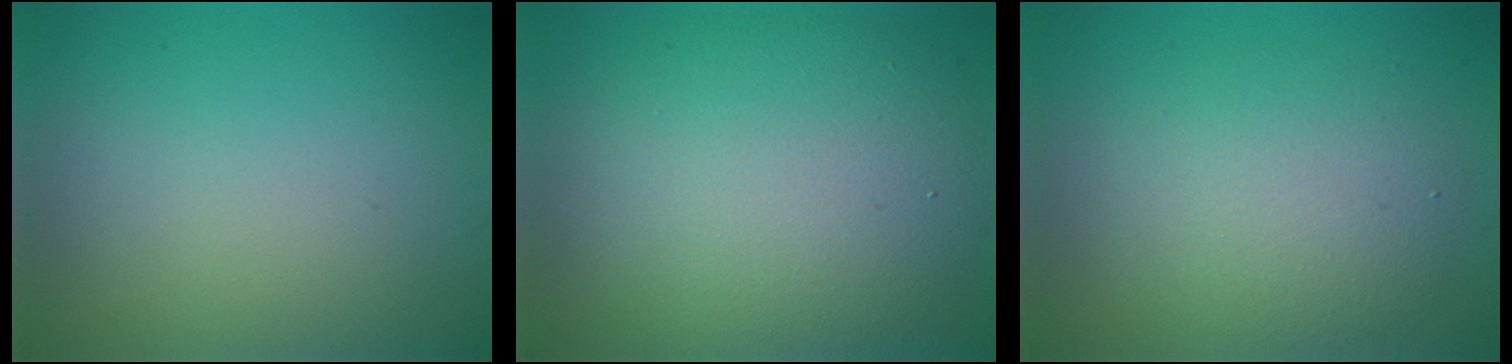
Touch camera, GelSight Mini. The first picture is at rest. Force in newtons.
{"total": 10.8, "press": 10.8, "slide": 0.3}
{"total": 4.4, "press": 4.4, "slide": 0.1}